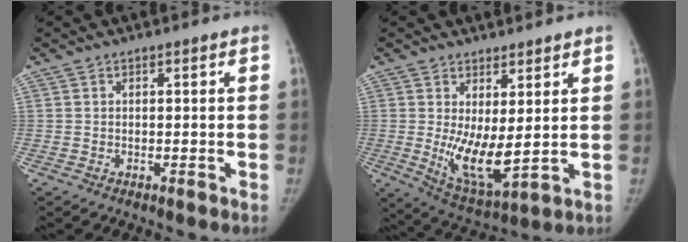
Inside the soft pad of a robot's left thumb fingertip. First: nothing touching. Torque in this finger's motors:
{"motor_torque": [0.23, 0.26, -0.02, -0.04, 0.14]}